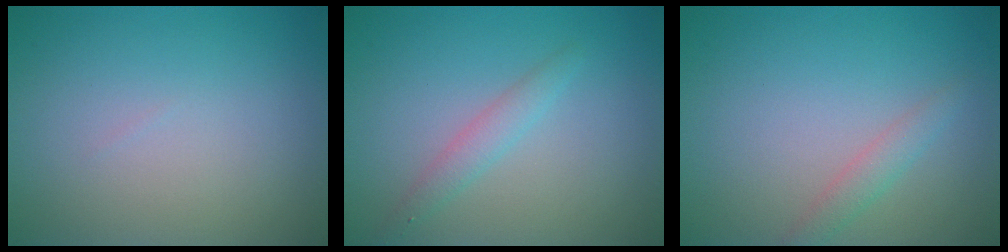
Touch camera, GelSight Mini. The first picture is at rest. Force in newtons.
{"total": 1.7, "press": 1.7, "slide": 0.0}
{"total": 1.5, "press": 1.5, "slide": 0.1}